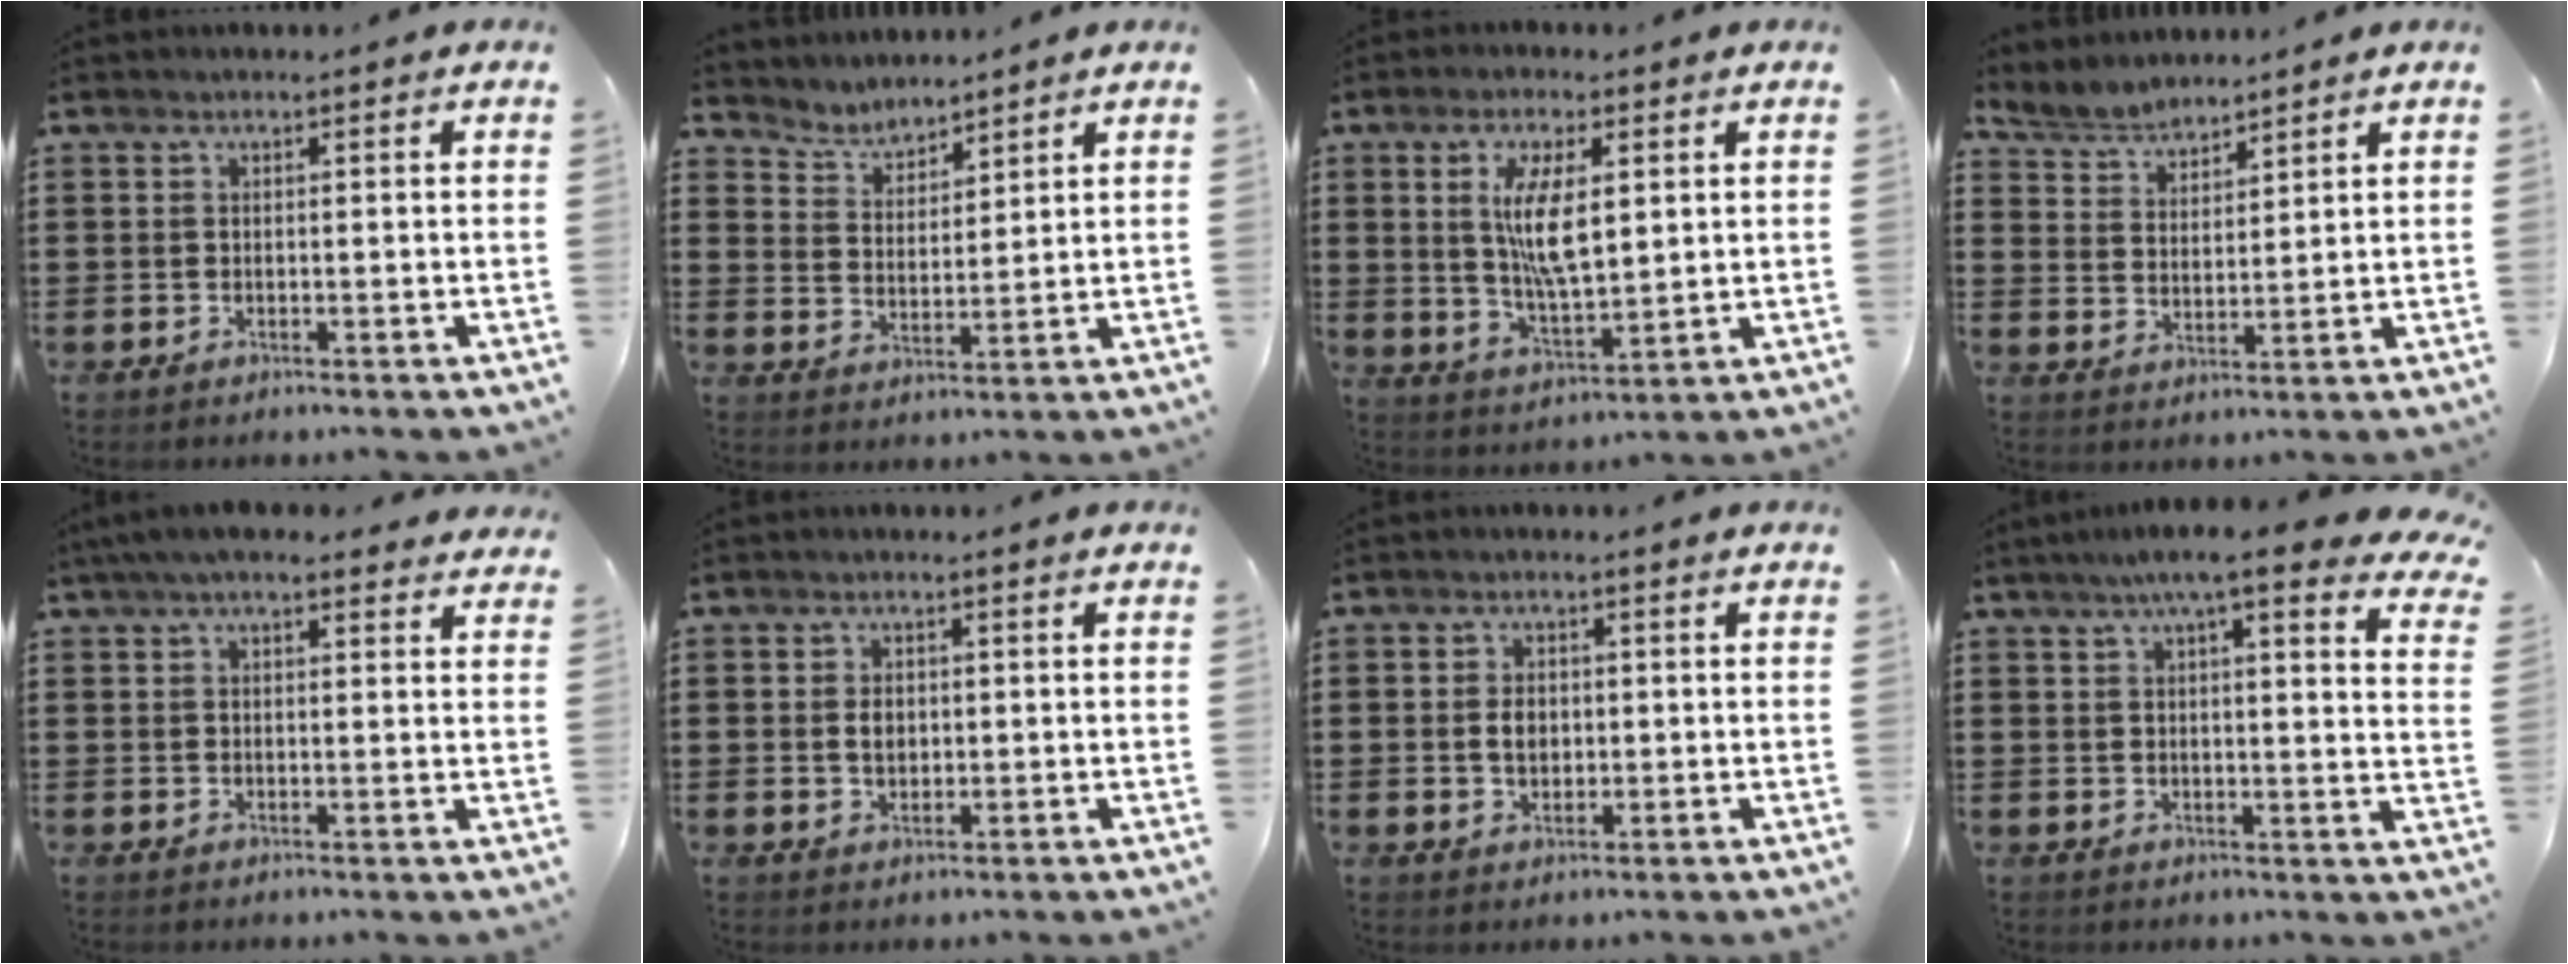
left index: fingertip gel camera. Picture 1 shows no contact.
{"total": 3.7, "force": [3.6, 1.0, -0.4], "torque": [-0.012, -0.012, 0.065]}
{"total": 8.7, "force": [2.5, 3.2, 7.7], "torque": [-0.147, 0.005, 0.042]}
{"total": 4.1, "force": [3.9, 1.0, 0.0], "torque": [-0.020, -0.012, 0.071]}
{"total": 4.9, "force": [3.9, 1.2, 2.7], "torque": [-0.063, 0.002, 0.072]}
{"total": 2.4, "force": [0.2, 1.7, 1.7], "torque": [-0.037, 0.007, 0.004]}
{"total": 3.0, "force": [0.2, 2.1, 2.2], "torque": [-0.046, 0.008, 0.002]}
{"total": 8.0, "force": [6.4, 0.5, 4.8], "torque": [-0.097, -0.017, 0.108]}